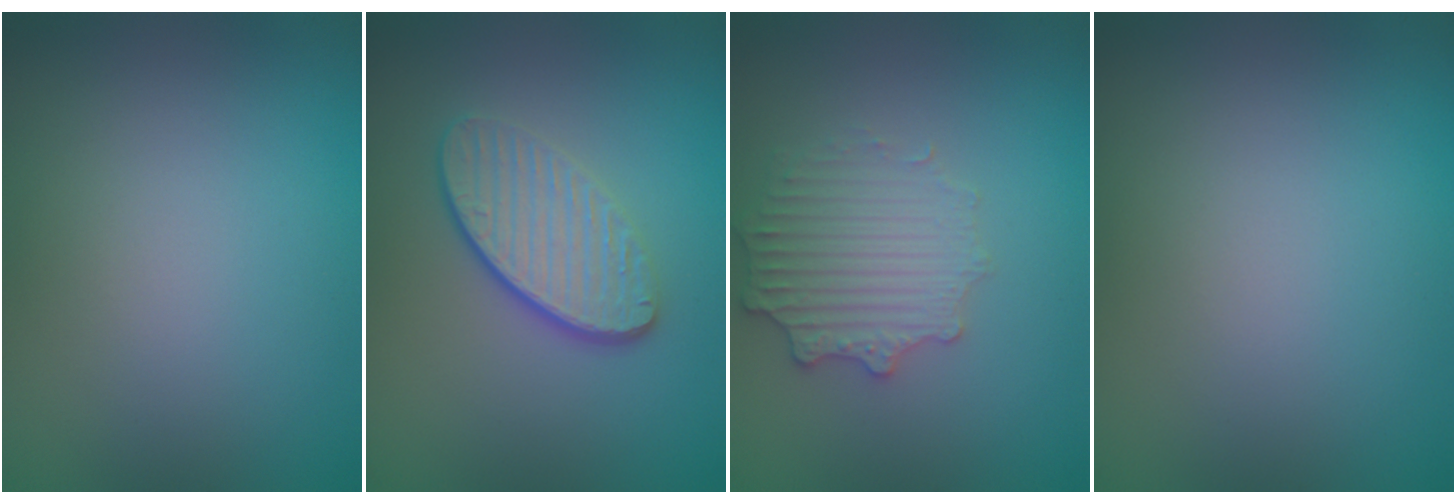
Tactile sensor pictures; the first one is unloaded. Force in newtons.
{"total": 4.1, "press": 3.1, "slide": 2.7}
{"total": 2.7, "press": 2.6, "slide": 0.5}
{"total": 0.0}